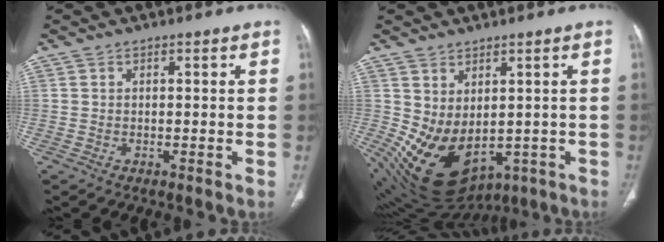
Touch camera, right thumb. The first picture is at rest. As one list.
[{"total": 13.7, "force": [-1.5, 9.1, 10.1], "torque": [-0.164, -0.010, 0.015]}]